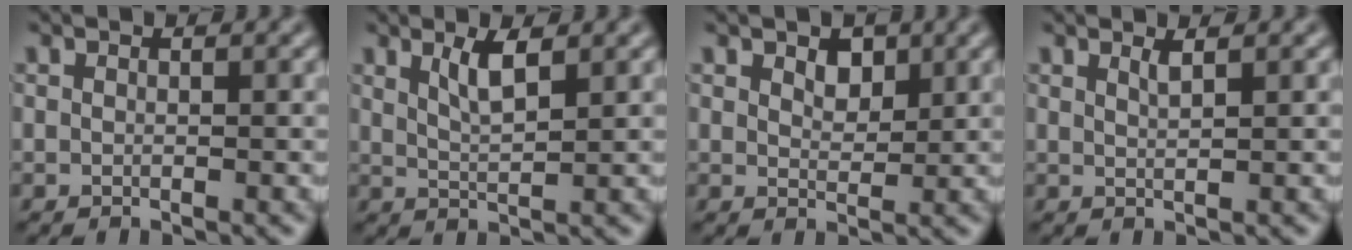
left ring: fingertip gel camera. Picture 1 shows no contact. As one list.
[{"total": 2.6, "force": [1.5, 0.6, 2.0], "torque": [-0.036, -0.003, 0.028]}, {"total": 1.8, "force": [1.0, 1.1, 1.0], "torque": [-0.018, -0.001, 0.017]}, {"total": 1.2, "force": [0.8, 0.3, 0.8], "torque": [-0.008, 0.000, 0.012]}]